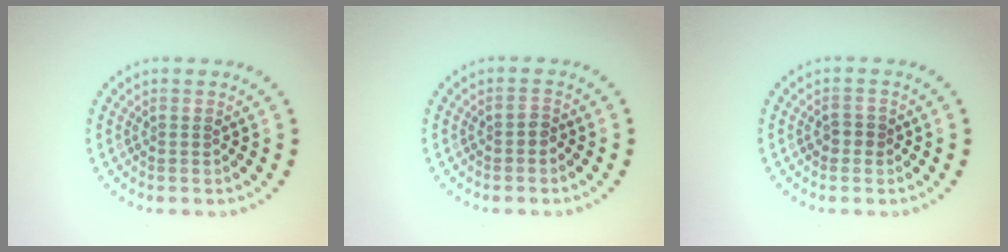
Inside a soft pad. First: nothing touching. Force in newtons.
{"total": 0.8, "press": 0.7, "slide": 0.4}
{"total": 1.1, "press": 1.1, "slide": 0.4}